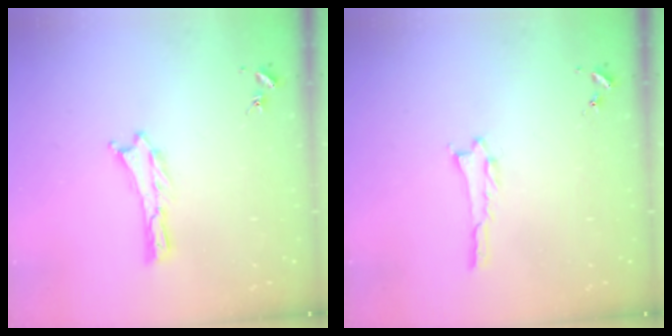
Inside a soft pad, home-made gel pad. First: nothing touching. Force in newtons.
{"total": 0.0}